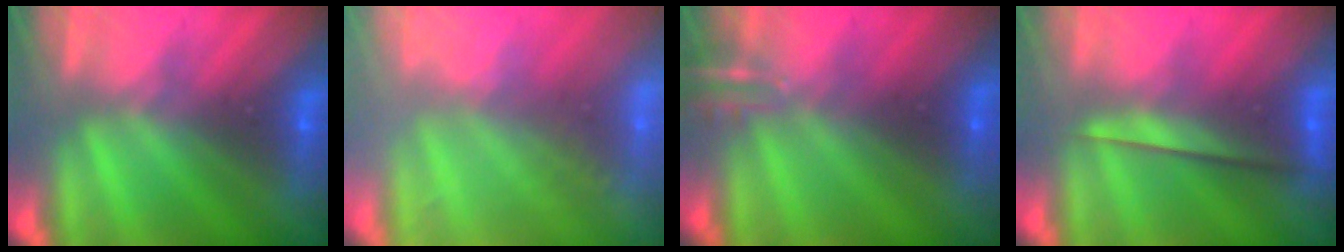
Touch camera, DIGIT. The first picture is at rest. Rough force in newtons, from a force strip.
{"total": 1.6}
{"total": 4.7}
{"total": 2.2}